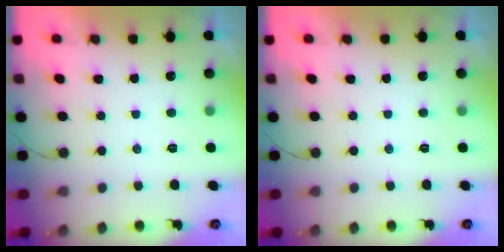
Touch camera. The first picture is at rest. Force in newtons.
{"total": 0.0}